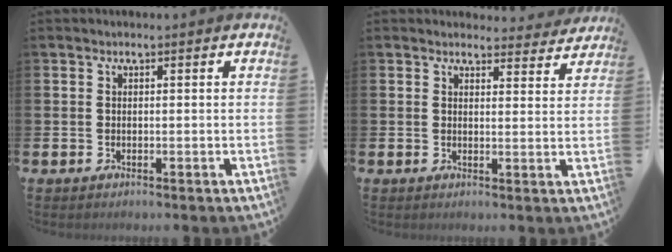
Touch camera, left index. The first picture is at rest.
{"total": 3.2, "force": [3.1, 0.9, 0.2], "torque": [0.007, -0.020, 0.052]}